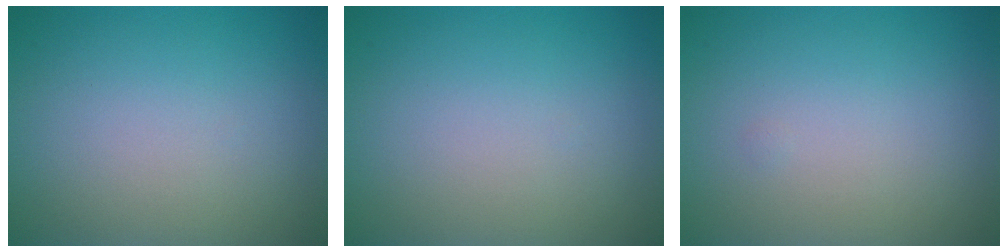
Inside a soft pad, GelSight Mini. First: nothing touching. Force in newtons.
{"total": 0.0}
{"total": 0.0}